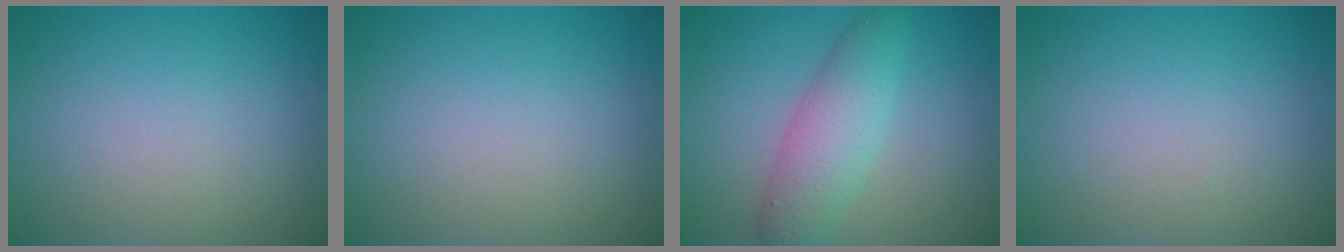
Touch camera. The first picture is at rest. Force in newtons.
{"total": 0.0}
{"total": 4.6, "press": 4.6, "slide": 0.1}
{"total": 0.0}